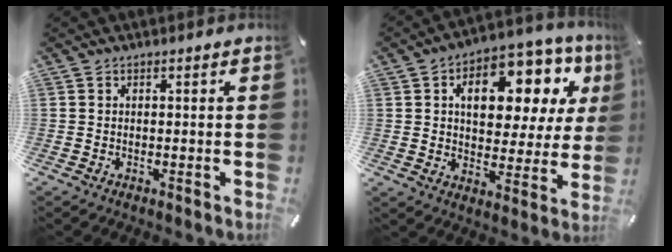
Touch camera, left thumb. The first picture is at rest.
{"total": 16.3, "force": [6.7, 9.9, 11.1], "torque": [-0.151, -0.033, 0.109]}